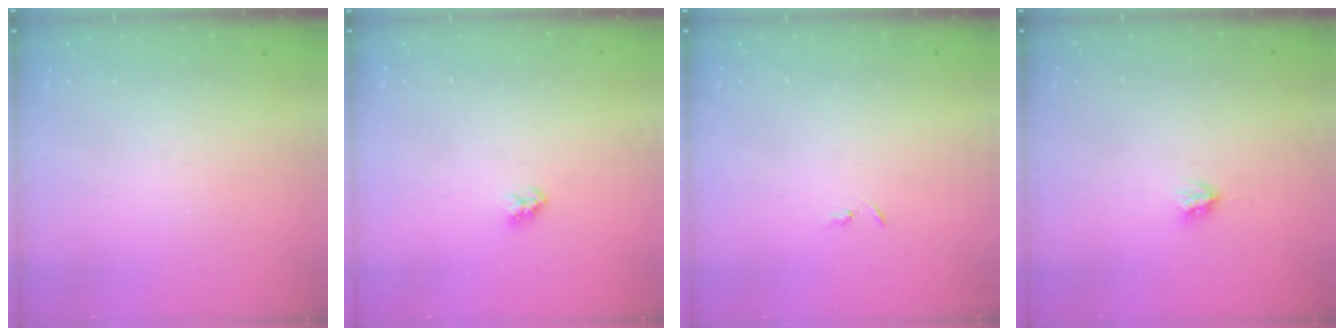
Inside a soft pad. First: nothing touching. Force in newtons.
{"total": 3.2, "press": 3.2, "slide": 0.3}
{"total": 3.2, "press": 3.2, "slide": 0.3}
{"total": 3.3, "press": 3.3, "slide": 0.1}